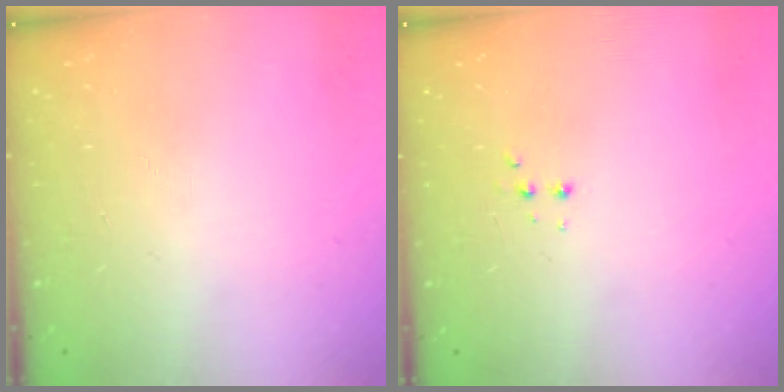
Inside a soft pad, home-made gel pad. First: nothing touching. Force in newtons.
{"total": 2.9, "press": 2.7, "slide": 1.0}